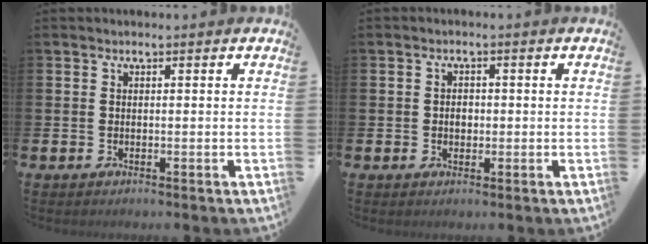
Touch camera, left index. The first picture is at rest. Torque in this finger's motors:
{"motor_torque": [0.05, 0.00, 0.00, 0.04]}